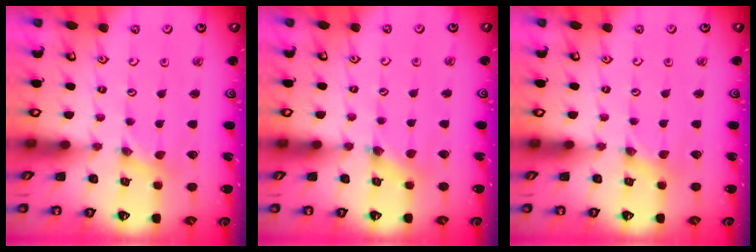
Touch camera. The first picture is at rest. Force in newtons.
{"total": 1.6, "press": 1.6, "slide": 0.2}
{"total": 0.0}